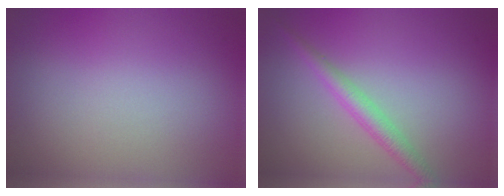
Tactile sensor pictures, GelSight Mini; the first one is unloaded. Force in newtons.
{"total": 2.3, "press": 2.3, "slide": 0.1}